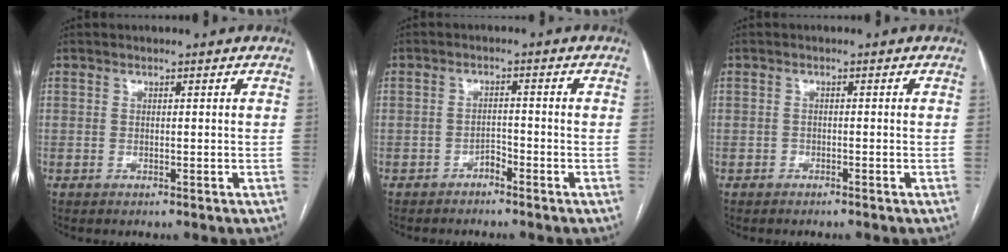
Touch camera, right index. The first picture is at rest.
{"total": 1.8, "force": [-1.5, 0.6, 0.6], "torque": [-0.006, 0.003, -0.027]}
{"total": 0.8, "force": [-0.8, 0.2, 0.1], "torque": [-0.004, 0.000, -0.014]}